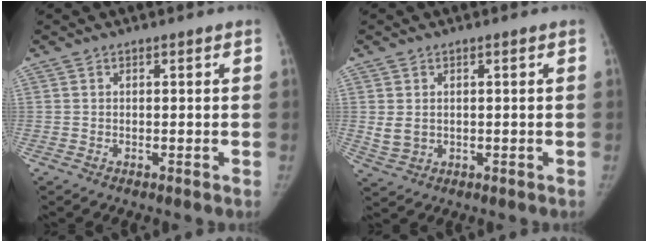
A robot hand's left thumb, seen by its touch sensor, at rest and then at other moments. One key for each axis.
{"total": 3.2, "fx": 0.3, "fy": 2.6, "fz": 1.9, "tx": -0.031, "ty": -0.005, "tz": 0.016}